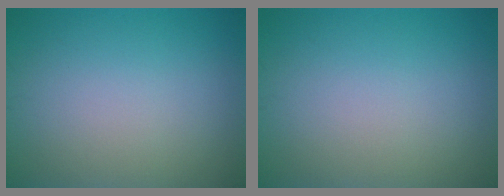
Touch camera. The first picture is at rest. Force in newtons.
{"total": 0.0}